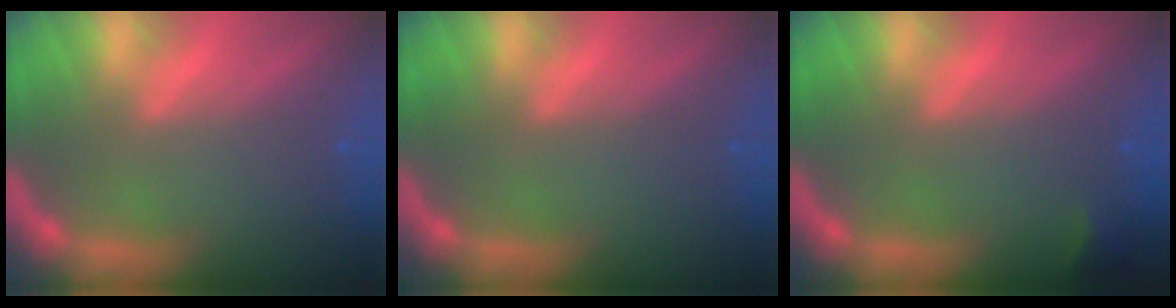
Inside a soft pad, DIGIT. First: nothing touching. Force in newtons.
{"total": 0.0}
{"total": 1.4}